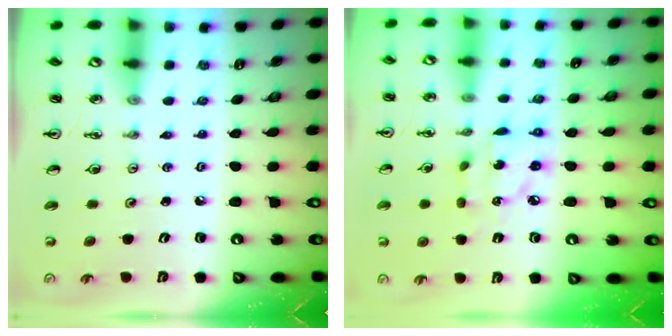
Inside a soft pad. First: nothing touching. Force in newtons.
{"total": 9.5, "press": 9.5, "slide": 0.5}